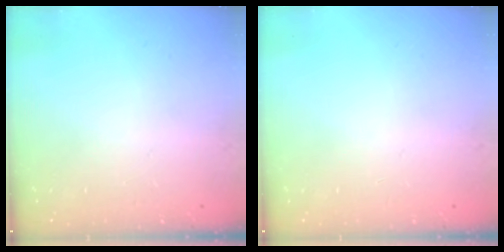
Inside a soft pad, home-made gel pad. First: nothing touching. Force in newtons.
{"total": 0.0}